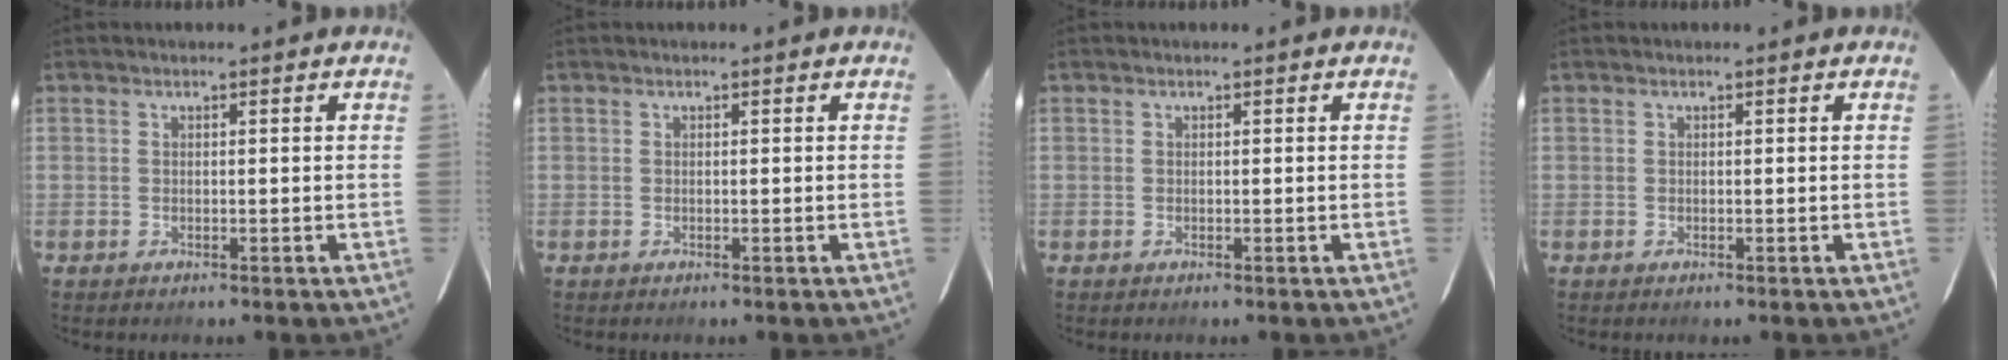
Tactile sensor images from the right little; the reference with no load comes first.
{"total": 0.0}
{"total": 0.0}
{"total": 0.0}